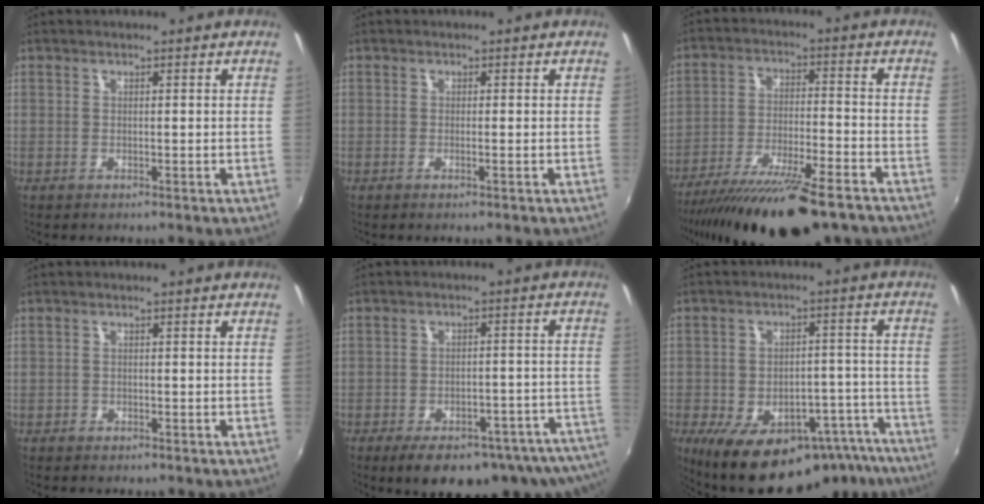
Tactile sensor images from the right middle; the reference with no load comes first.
{"total": 0.9, "force": [-0.4, -0.4, 0.7], "torque": [-0.007, -0.003, -0.008]}
{"total": 21.2, "force": [-16.9, 4.5, 12.0], "torque": [-0.220, -0.048, -0.263]}
{"total": 1.6, "force": [-1.2, 1.0, 0.5], "torque": [-0.013, -0.005, -0.019]}
{"total": 20.3, "force": [-16.0, 5.5, 11.3], "torque": [-0.144, -0.030, -0.196]}
{"total": 23.8, "force": [-16.2, 11.0, 13.6], "torque": [-0.218, -0.006, -0.198]}